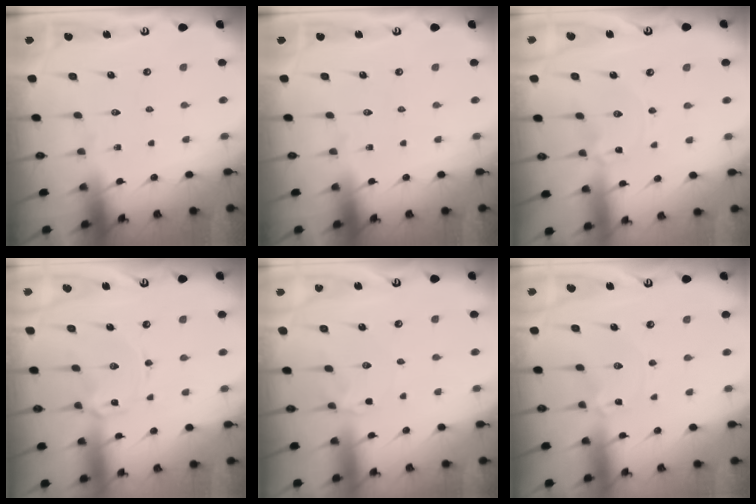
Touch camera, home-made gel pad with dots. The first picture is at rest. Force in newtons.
{"total": 0.0}
{"total": 0.0}
{"total": 2.3, "press": 2.3, "slide": 0.3}
{"total": 1.9, "press": 1.8, "slide": 0.7}
{"total": 1.5, "press": 1.5, "slide": 0.2}